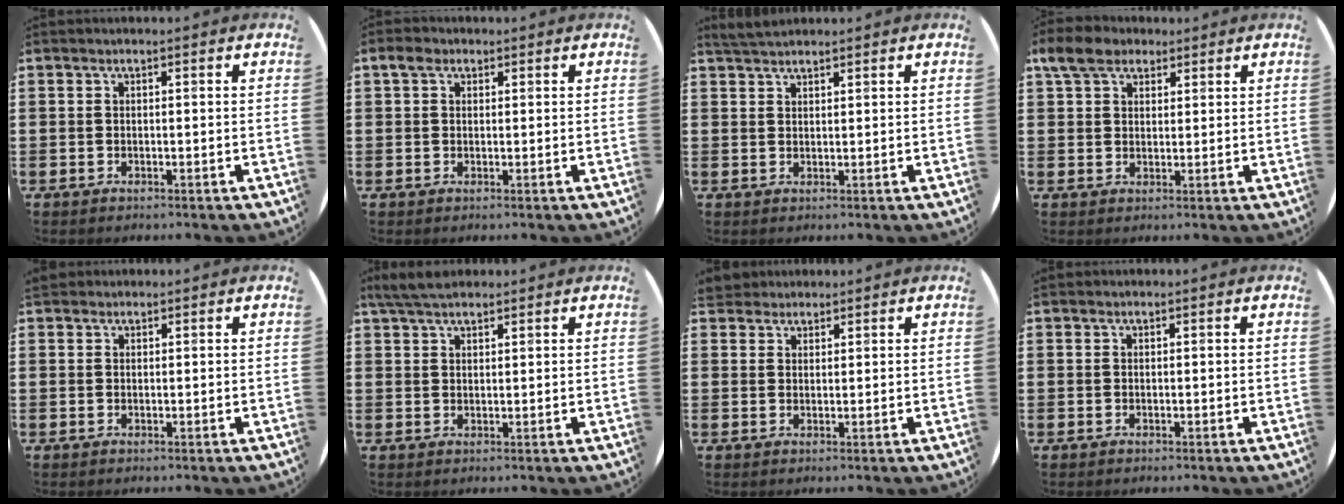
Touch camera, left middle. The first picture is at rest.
{"total": 2.0, "force": [1.1, 1.3, 0.9], "torque": [-0.011, 0.006, 0.018]}
{"total": 2.5, "force": [2.3, 0.6, 0.7], "torque": [-0.017, 0.005, 0.044]}
{"total": 5.5, "force": [4.0, 3.1, 2.1], "torque": [-0.038, 0.002, 0.073]}
{"total": 0.9, "force": [0.9, 0.4, 0.0], "torque": [0.000, 0.004, 0.017]}
{"total": 4.1, "force": [3.5, 1.2, 1.8], "torque": [-0.043, 0.001, 0.066]}
{"total": 2.6, "force": [2.5, 0.9, -0.2], "torque": [-0.001, 0.001, 0.049]}
{"total": 0.0}